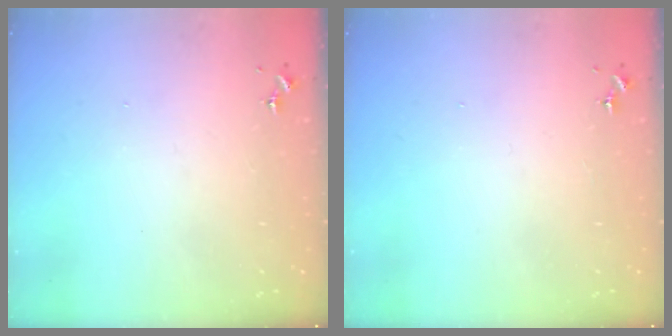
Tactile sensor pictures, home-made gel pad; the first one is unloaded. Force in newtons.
{"total": 0.0}